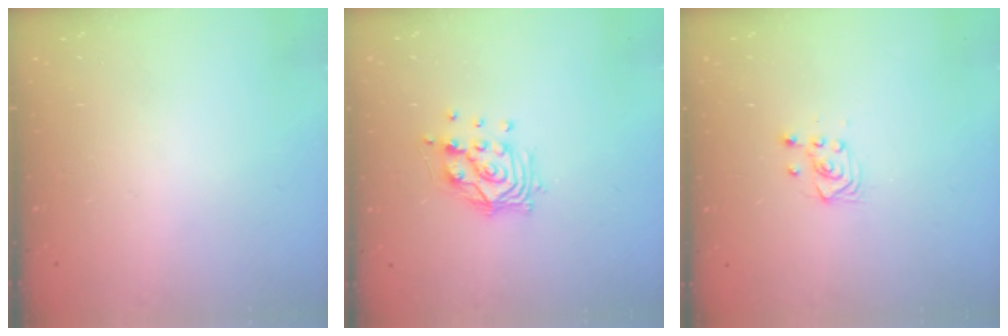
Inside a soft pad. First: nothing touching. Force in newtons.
{"total": 10.1, "press": 10.0, "slide": 1.1}
{"total": 3.6, "press": 3.4, "slide": 1.4}